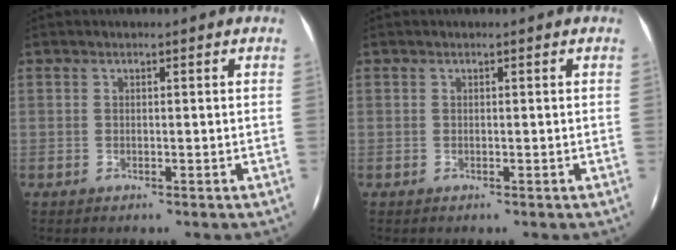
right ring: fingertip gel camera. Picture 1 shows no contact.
{"total": 0.0}